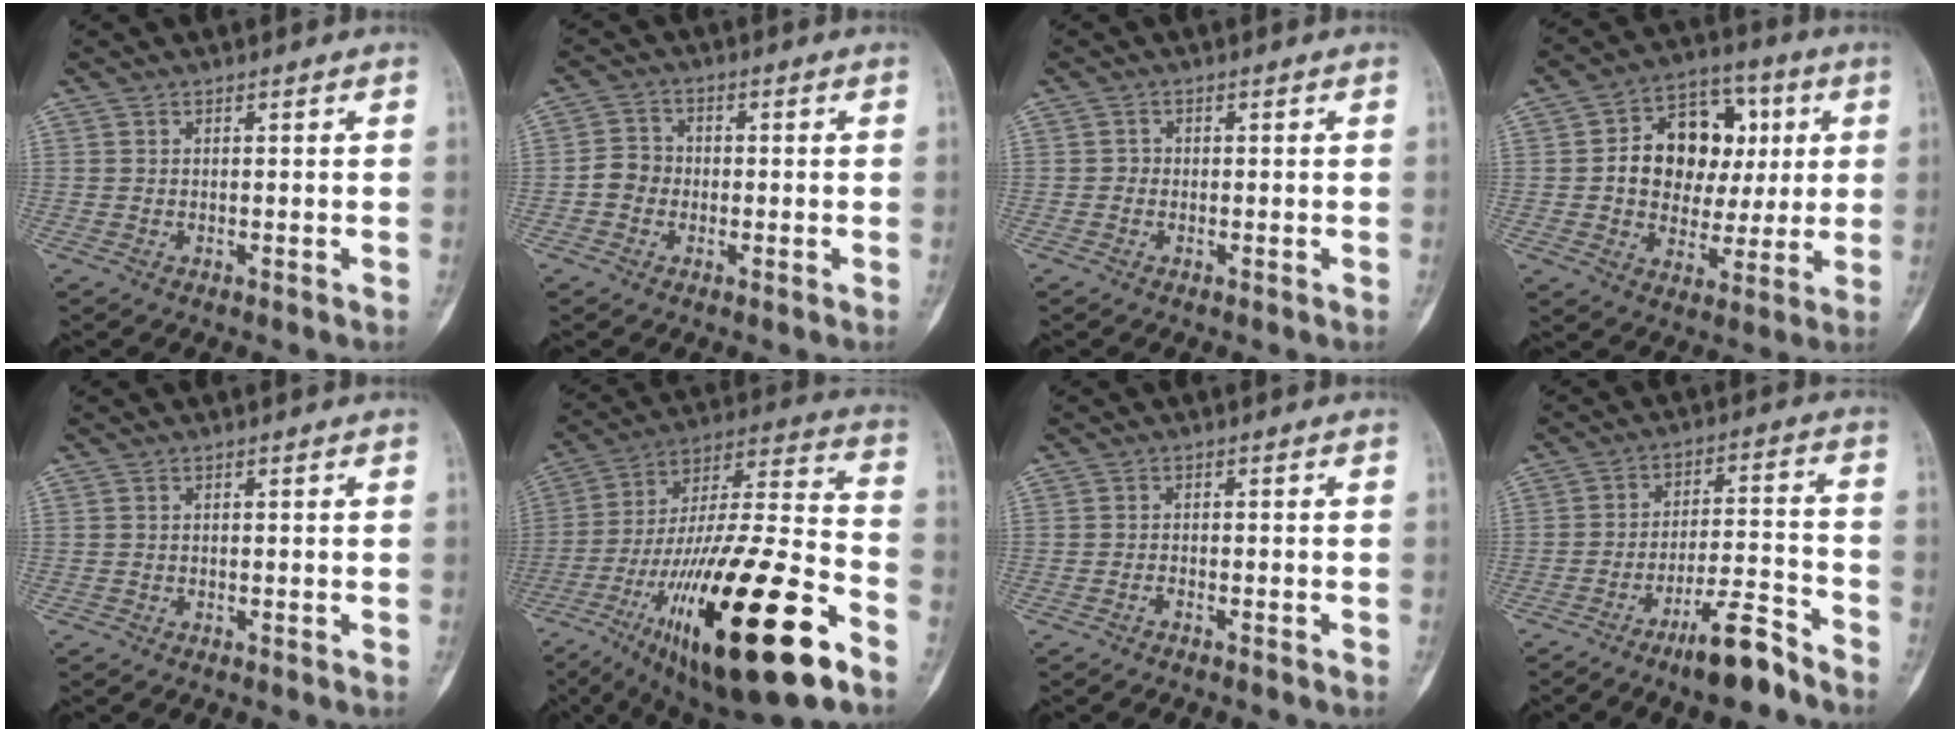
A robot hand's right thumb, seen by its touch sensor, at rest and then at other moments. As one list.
[{"total": 4.2, "force": [-1.0, 3.8, 1.6], "torque": [-0.011, 0.014, -0.028]}, {"total": 0.9, "force": [-0.3, 0.9, 0.3], "torque": [0.003, 0.005, -0.009]}, {"total": 16.0, "force": [2.4, 12.4, 9.9], "torque": [-0.100, 0.018, 0.039]}, {"total": 0.0}, {"total": 33.3, "force": [-16.0, 8.6, 27.9], "torque": [-0.481, 0.045, -0.259]}, {"total": 1.2, "force": [-1.1, 0.1, 0.5], "torque": [-0.013, 0.010, -0.014]}, {"total": 10.4, "force": [-7.8, 2.1, 6.6], "torque": [-0.107, 0.067, -0.132]}]